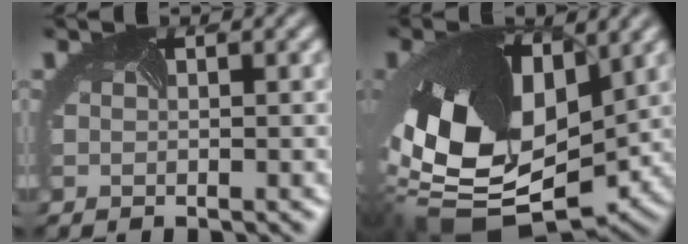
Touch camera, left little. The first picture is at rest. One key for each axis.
{"total": 15.2, "fx": -0.5, "fy": 9.9, "fz": 11.5, "tx": -0.269, "ty": -0.036, "tz": 0.006}